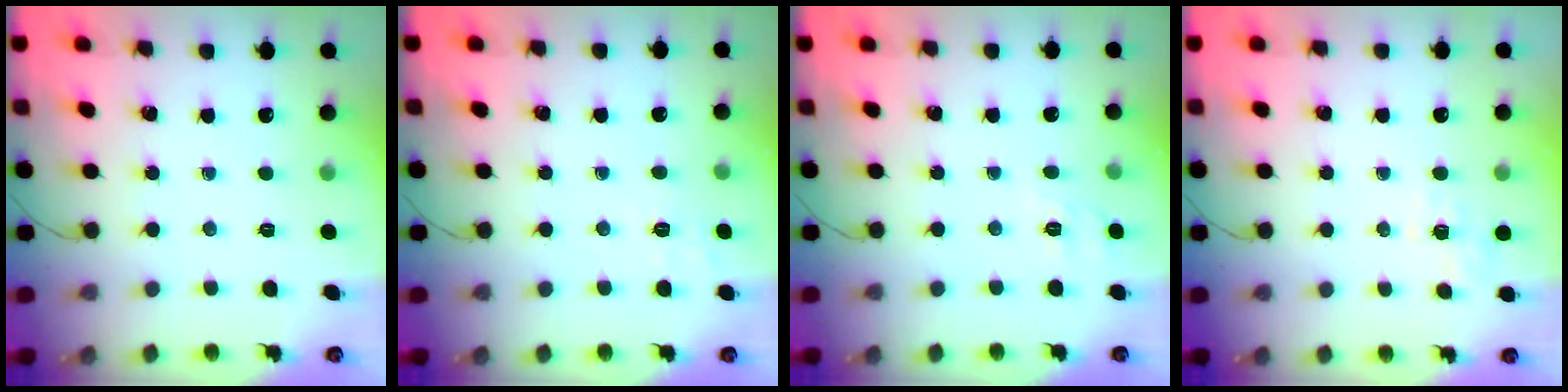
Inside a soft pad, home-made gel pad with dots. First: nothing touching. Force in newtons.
{"total": 2.1, "press": 1.2, "slide": 1.8}
{"total": 5.8, "press": 5.5, "slide": 1.9}
{"total": 2.3, "press": 1.6, "slide": 1.6}